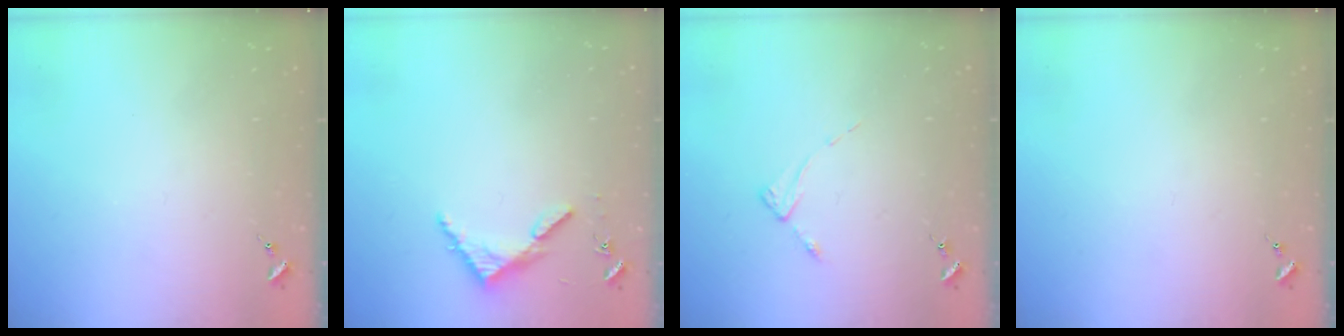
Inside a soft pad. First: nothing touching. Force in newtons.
{"total": 3.9, "press": 3.9, "slide": 0.3}
{"total": 2.2, "press": 2.2, "slide": 0.4}
{"total": 0.0}